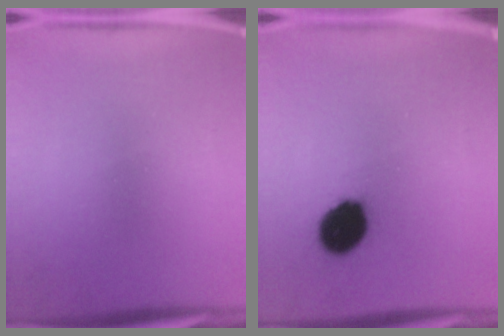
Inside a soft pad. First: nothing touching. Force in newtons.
{"total": 11.6}